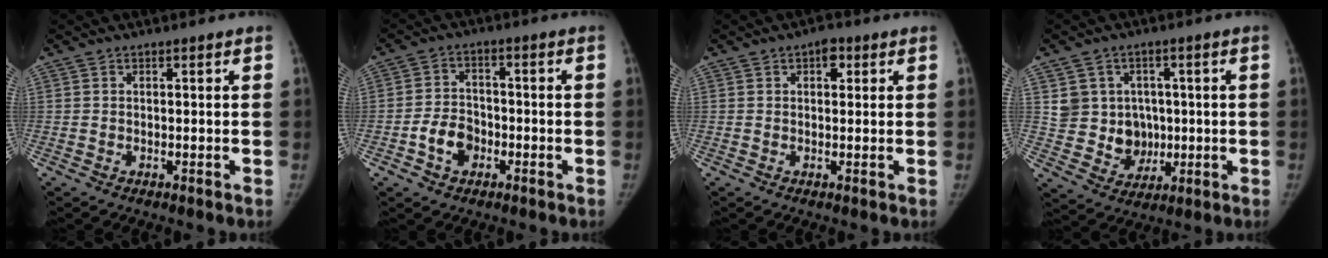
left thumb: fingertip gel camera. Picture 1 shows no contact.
{"total": 6.3, "force": [-2.5, 4.6, 3.5], "torque": [-0.045, 0.025, -0.046]}
{"total": 2.8, "force": [1.2, 1.5, 2.1], "torque": [-0.020, 0.000, 0.012]}
{"total": 9.4, "force": [1.2, 8.9, 2.6], "torque": [0.003, 0.004, 0.034]}